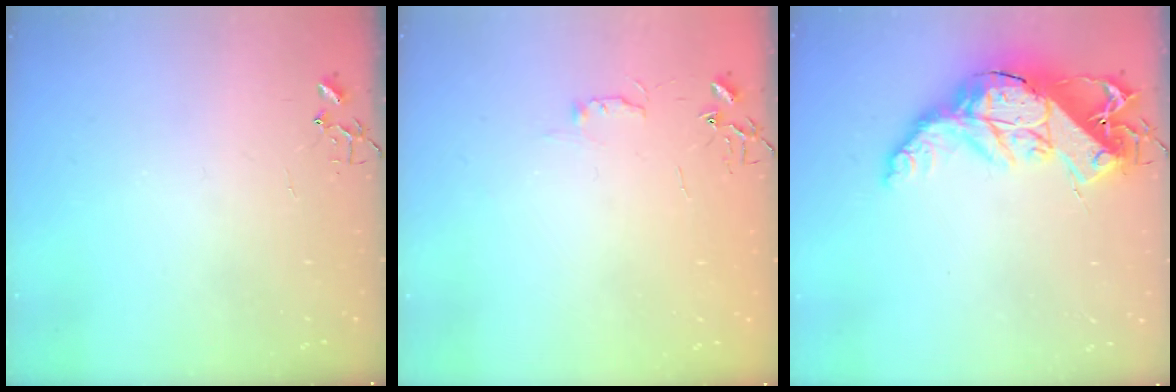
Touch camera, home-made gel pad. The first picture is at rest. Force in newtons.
{"total": 4.4, "press": 4.4, "slide": 0.6}
{"total": 19.6, "press": 19.6, "slide": 1.2}